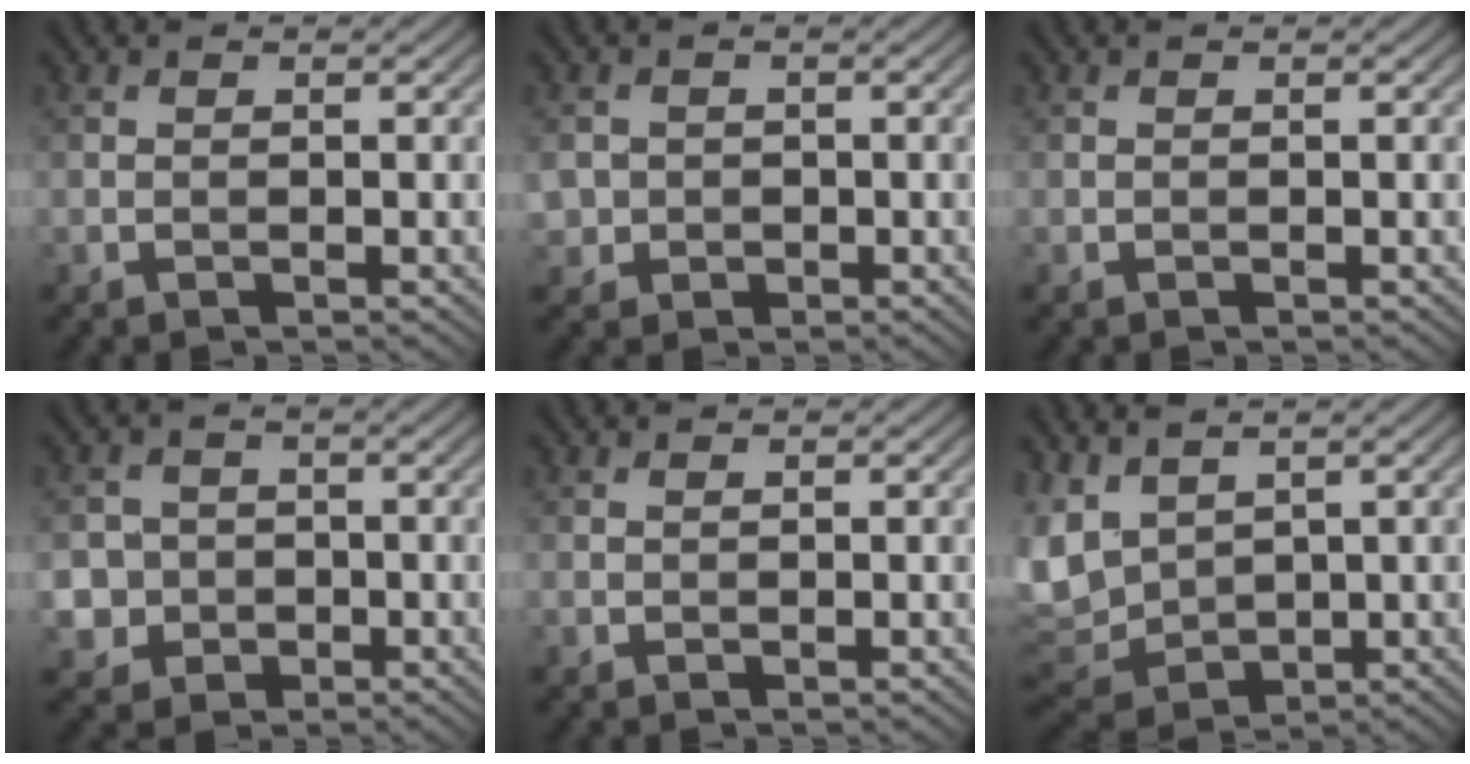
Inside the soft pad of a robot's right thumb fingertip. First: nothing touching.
{"total": 2.5, "force": [-0.4, 2.4, 0.5], "torque": [-0.013, -0.009, -0.008]}
{"total": 0.0}
{"total": 4.6, "force": [-1.1, 4.4, 0.8], "torque": [-0.021, 0.002, -0.040]}
{"total": 0.0}
{"total": 7.3, "force": [2.7, 4.7, 4.9], "torque": [-0.165, 0.001, 0.054]}